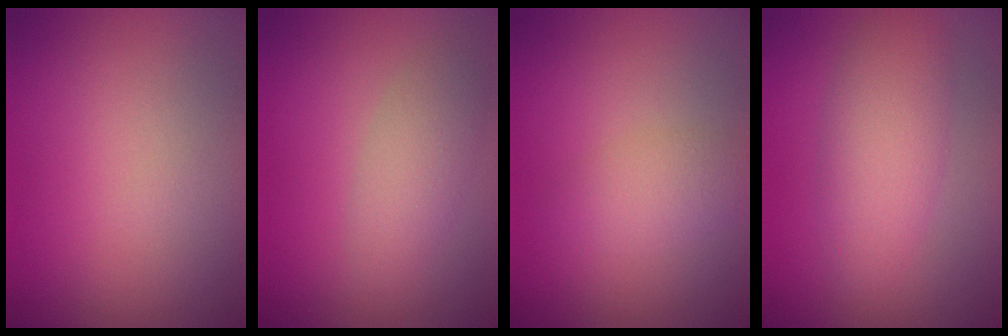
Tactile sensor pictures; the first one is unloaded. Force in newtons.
{"total": 2.6, "press": 2.6, "slide": 0.1}
{"total": 2.2, "press": 2.2, "slide": 0.1}
{"total": 4.2, "press": 4.2, "slide": 0.1}